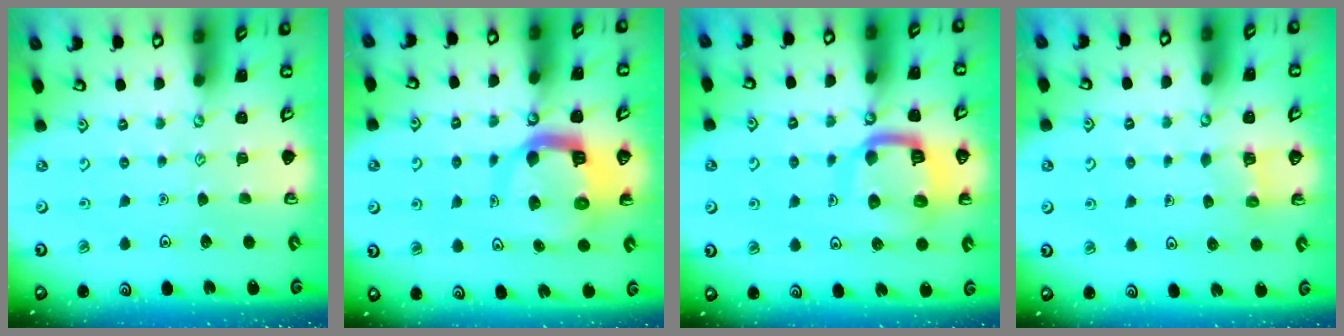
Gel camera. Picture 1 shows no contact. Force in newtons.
{"total": 9.7, "press": 9.6, "slide": 1.3}
{"total": 13.1, "press": 13.0, "slide": 1.6}
{"total": 2.5, "press": 2.5, "slide": 0.1}